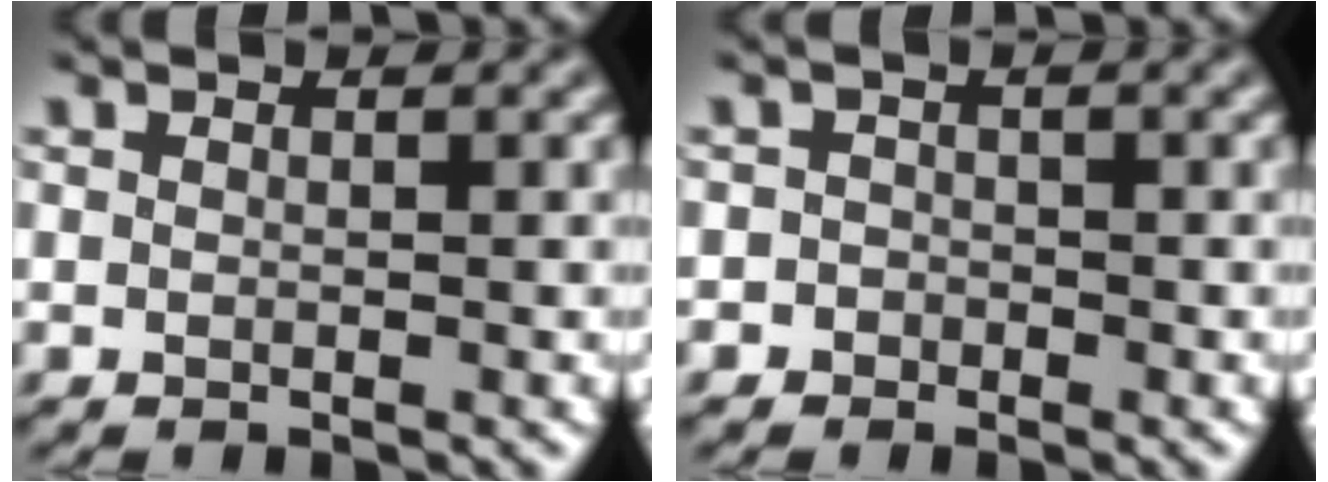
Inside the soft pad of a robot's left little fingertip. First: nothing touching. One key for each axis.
{"total": 1.7, "fx": -0.9, "fy": 1.4, "fz": -0.1, "tx": 0.025, "ty": 0.007, "tz": -0.024}